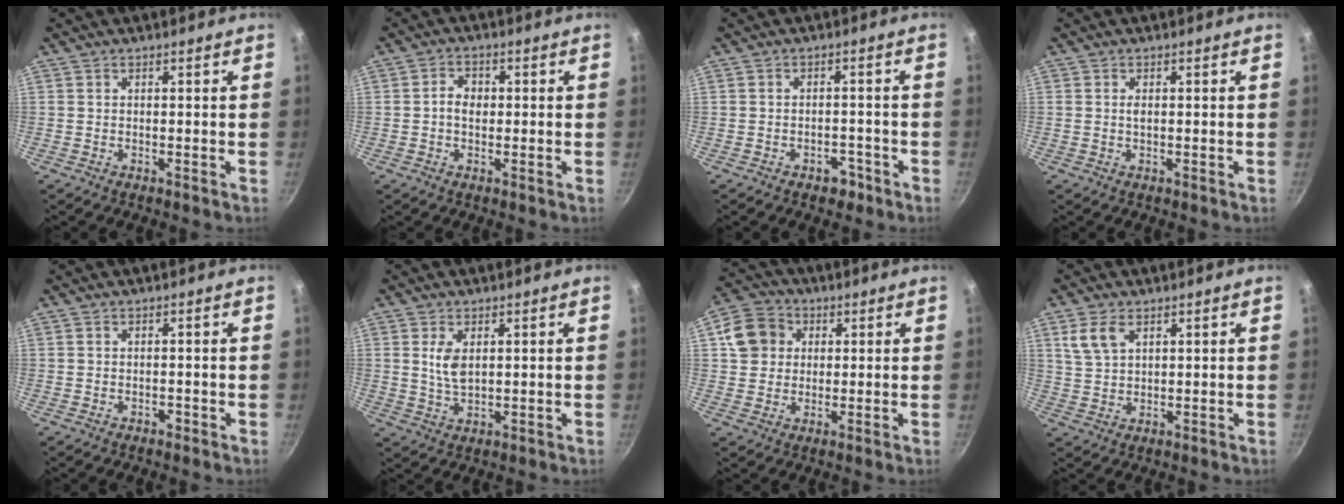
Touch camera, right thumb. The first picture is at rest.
{"total": 3.2, "force": [-0.1, 2.4, 2.1], "torque": [-0.028, 0.008, -0.008]}
{"total": 3.2, "force": [-2.0, 2.0, 1.4], "torque": [-0.005, 0.018, -0.025]}
{"total": 1.0, "force": [0.1, 0.5, 0.9], "torque": [-0.017, -0.001, 0.003]}
{"total": 0.8, "force": [-0.5, 0.5, 0.4], "torque": [-0.003, 0.002, -0.011]}
{"total": 4.6, "force": [1.2, 2.4, 3.7], "torque": [-0.071, -0.010, 0.029]}
{"total": 8.7, "force": [2.1, 7.3, 4.2], "torque": [-0.063, 0.009, 0.031]}
{"total": 5.3, "force": [2.7, 3.0, 3.5], "torque": [-0.068, -0.002, 0.060]}